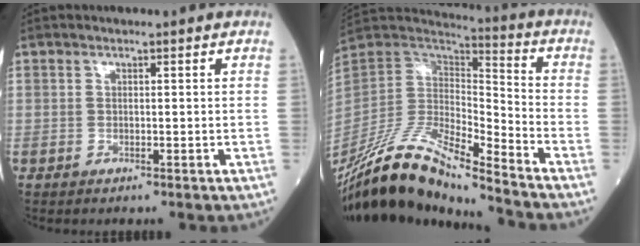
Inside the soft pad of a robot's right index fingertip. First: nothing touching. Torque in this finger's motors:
{"motor_torque": [0.62, -1.52, 0.63, 0.18]}